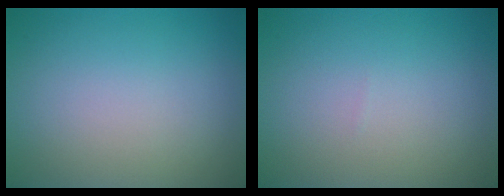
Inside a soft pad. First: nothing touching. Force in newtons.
{"total": 0.0}